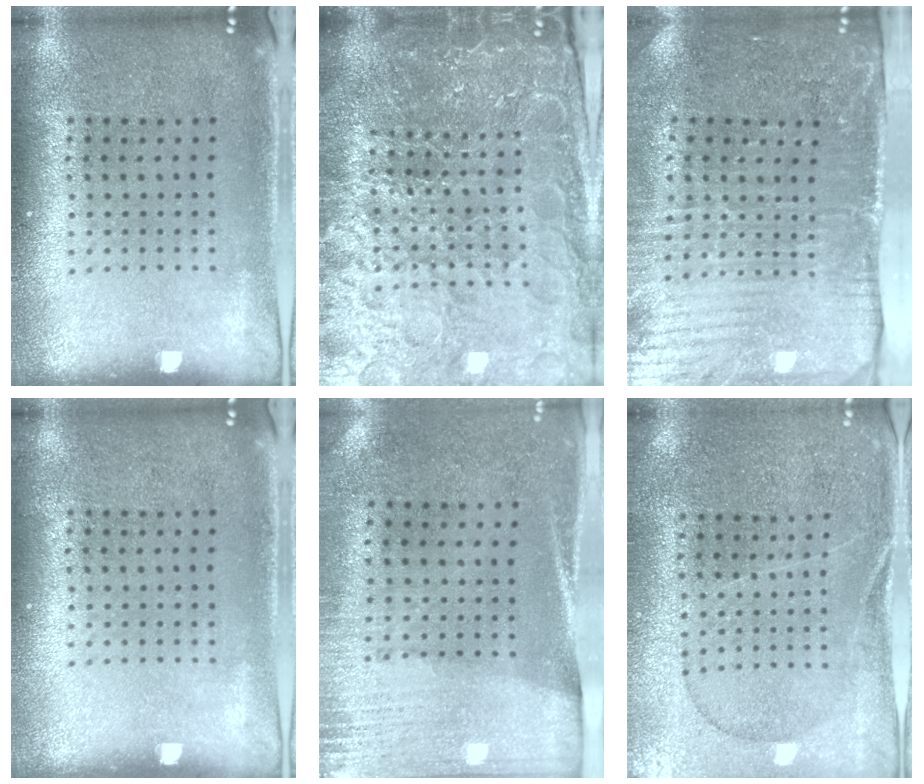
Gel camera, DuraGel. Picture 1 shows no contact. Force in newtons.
{"total": 5.7, "press": 5.1, "slide": 2.4}
{"total": 4.5, "press": 3.7, "slide": 2.4}
{"total": 0.0}
{"total": 2.7, "press": 2.4, "slide": 1.3}
{"total": 0.5, "press": 0.4, "slide": 0.4}